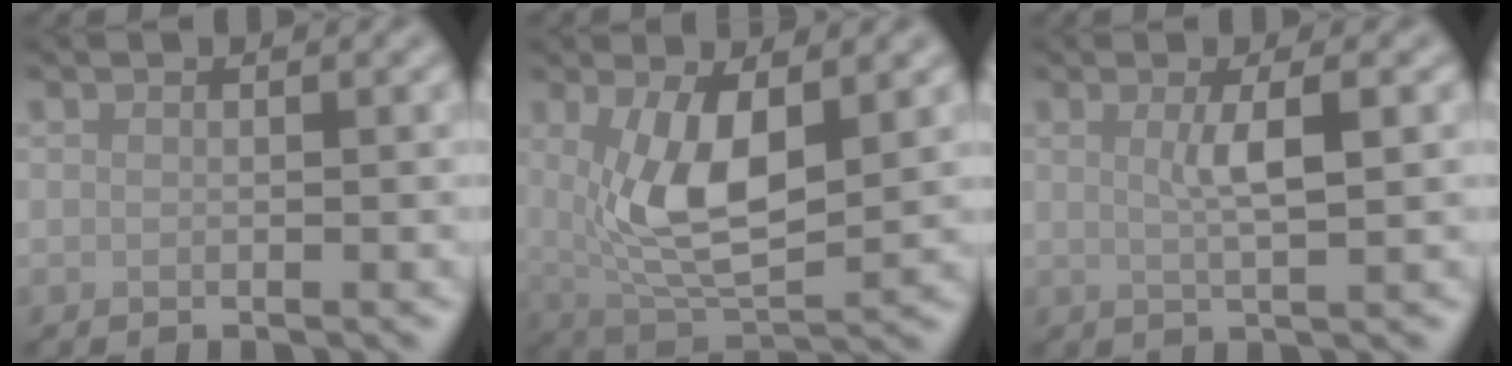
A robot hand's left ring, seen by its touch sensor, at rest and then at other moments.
{"total": 7.1, "force": [1.1, 3.0, 6.3], "torque": [-0.128, -0.014, 0.027]}
{"total": 3.0, "force": [0.6, 0.6, 2.9], "torque": [-0.048, 0.000, 0.009]}